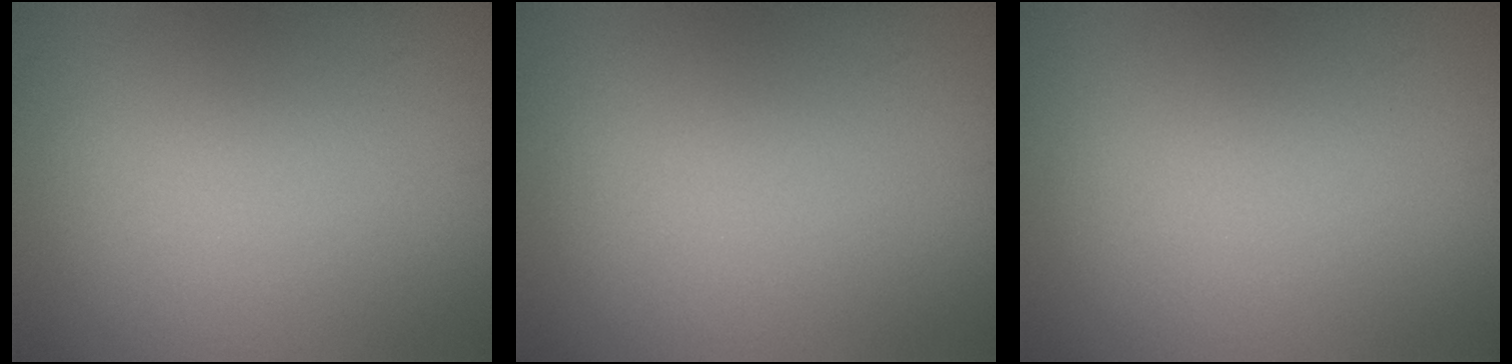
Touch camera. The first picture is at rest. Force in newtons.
{"total": 0.0}
{"total": 0.0}